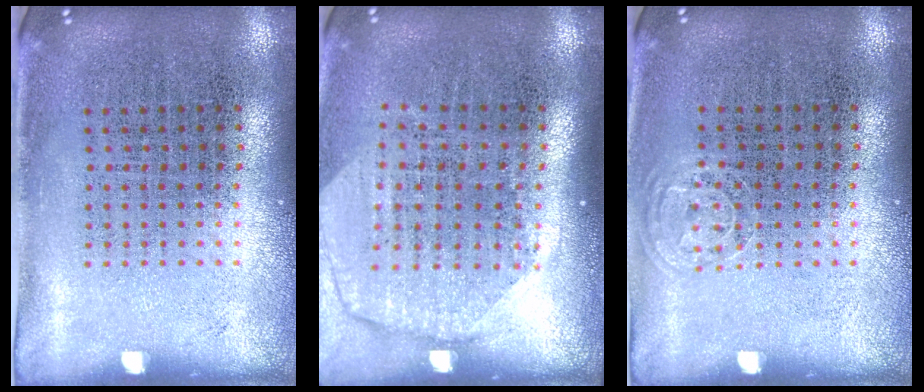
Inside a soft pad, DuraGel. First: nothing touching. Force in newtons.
{"total": 1.9, "press": 1.6, "slide": 1.0}
{"total": 0.7, "press": 0.6, "slide": 0.3}